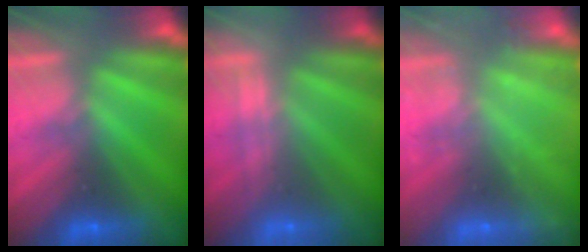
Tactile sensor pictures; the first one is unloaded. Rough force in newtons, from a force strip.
{"total": 2.2}
{"total": 2.3}